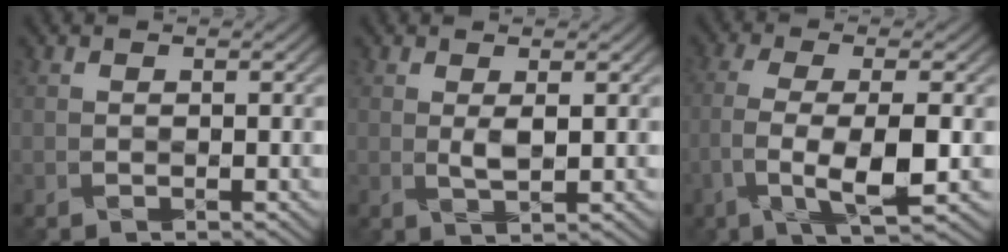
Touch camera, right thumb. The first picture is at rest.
{"total": 1.6, "force": [0.6, 0.3, 1.4], "torque": [-0.031, -0.002, 0.015]}
{"total": 7.2, "force": [-2.2, 1.9, 6.6], "torque": [-0.121, 0.002, -0.046]}